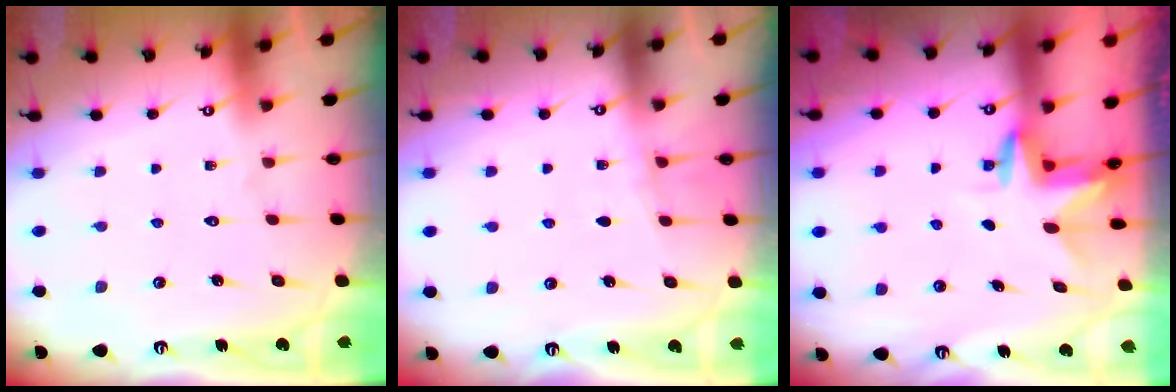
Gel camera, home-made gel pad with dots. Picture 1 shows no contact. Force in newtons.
{"total": 3.0, "press": 2.9, "slide": 0.4}
{"total": 3.2, "press": 3.2, "slide": 0.3}